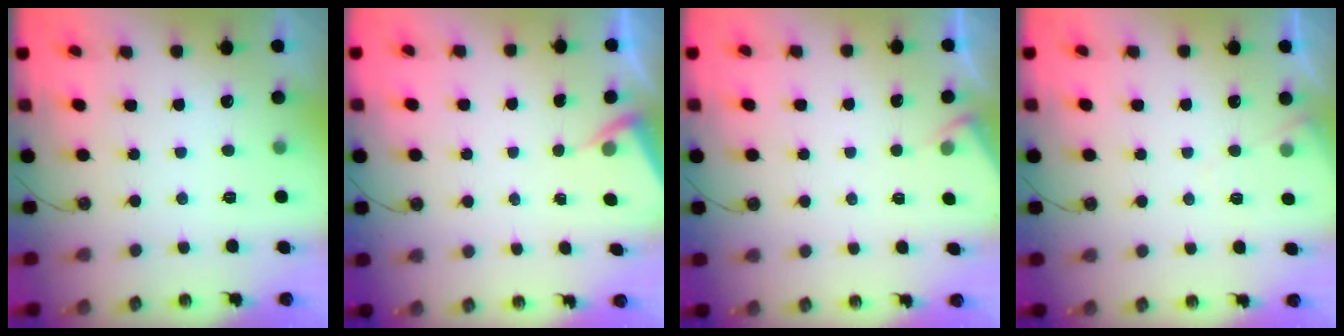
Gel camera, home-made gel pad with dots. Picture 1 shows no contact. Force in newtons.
{"total": 2.9, "press": 2.9, "slide": 0.4}
{"total": 3.0, "press": 3.0, "slide": 0.4}
{"total": 5.5, "press": 5.5, "slide": 0.7}